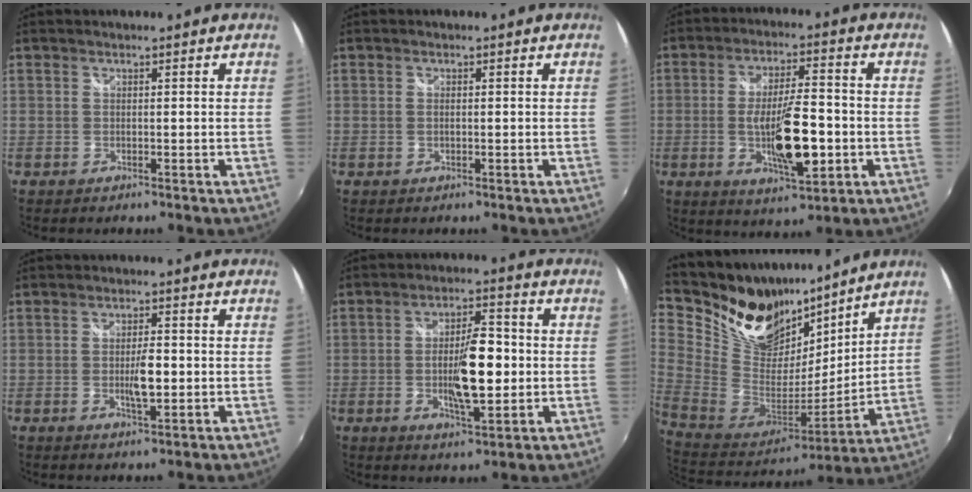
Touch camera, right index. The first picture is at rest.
{"total": 0.8, "force": [0.1, 0.3, 0.7], "torque": [-0.015, 0.000, -0.001]}
{"total": 13.3, "force": [-2.9, 3.5, 12.5], "torque": [-0.222, -0.015, -0.043]}
{"total": 5.0, "force": [-0.7, 1.6, 4.7], "torque": [-0.084, -0.004, -0.011]}
{"total": 11.3, "force": [-1.3, 3.6, 10.7], "torque": [-0.183, -0.001, -0.019]}
{"total": 25.2, "force": [18.9, 12.8, 10.7], "torque": [-0.272, 0.016, 0.343]}